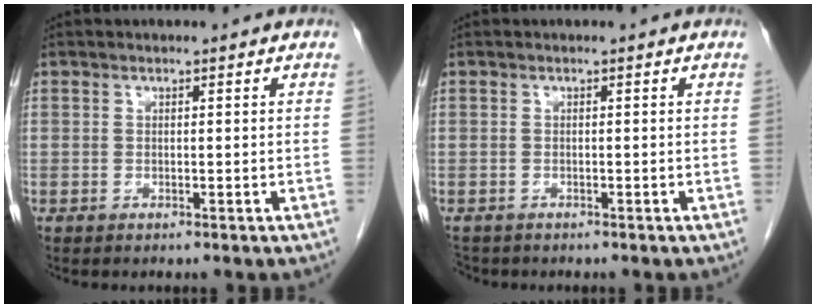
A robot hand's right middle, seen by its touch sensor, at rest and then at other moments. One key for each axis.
{"total": 2.6, "fx": -2.3, "fy": 1.3, "fz": 0.5, "tx": -0.015, "ty": -0.005, "tz": -0.036}